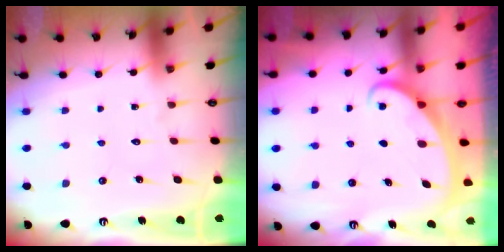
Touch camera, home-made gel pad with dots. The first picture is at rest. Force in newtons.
{"total": 2.2, "press": 2.2, "slide": 0.1}